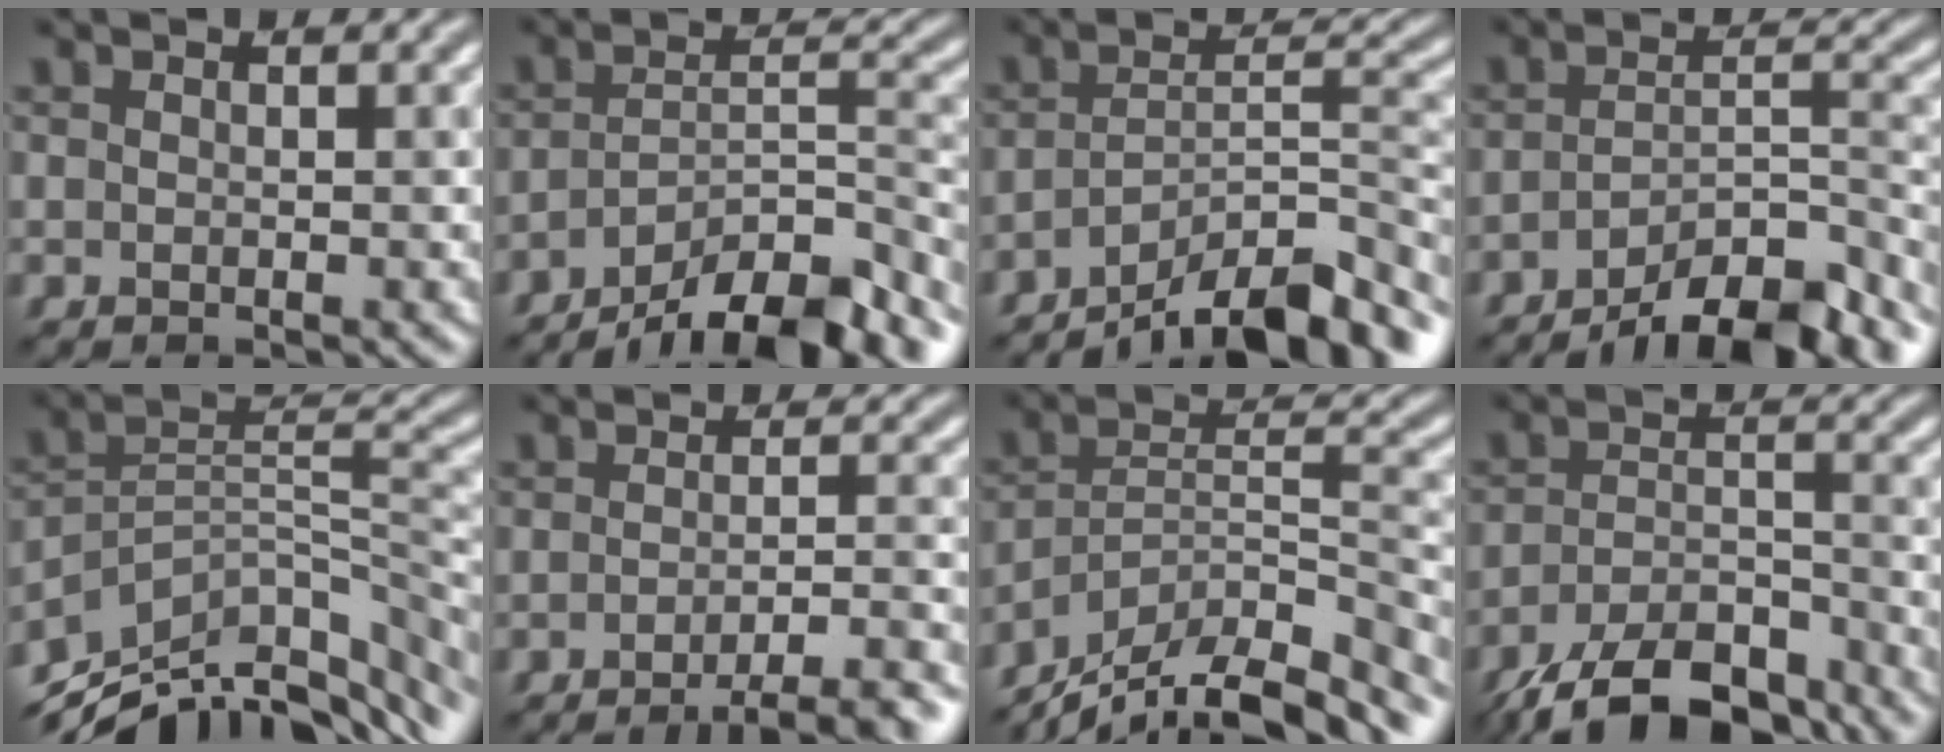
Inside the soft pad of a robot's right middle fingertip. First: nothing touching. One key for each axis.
{"total": 11.5, "fx": -8.6, "fy": 3.8, "fz": 6.7, "tx": -0.098, "ty": 0.000, "tz": -0.135}
{"total": 10.3, "fx": -7.4, "fy": 2.8, "fz": 6.5, "tx": -0.088, "ty": 0.003, "tz": -0.126}
{"total": 10.1, "fx": -7.4, "fy": 3.1, "fz": 6.1, "tx": -0.084, "ty": -0.003, "tz": -0.115}
{"total": 11.3, "fx": -8.3, "fy": 4.8, "fz": 6.0, "tx": -0.119, "ty": 0.020, "tz": -0.147}
{"total": 6.4, "fx": -4.3, "fy": 1.4, "fz": 4.5, "tx": -0.052, "ty": 0.005, "tz": -0.058}
{"total": 12.9, "fx": -10.4, "fy": 3.7, "fz": 6.7, "tx": -0.121, "ty": 0.015, "tz": -0.169}
{"total": 11.0, "fx": -9.0, "fy": 3.5, "fz": 5.4, "tx": -0.092, "ty": -0.010, "tz": -0.145}